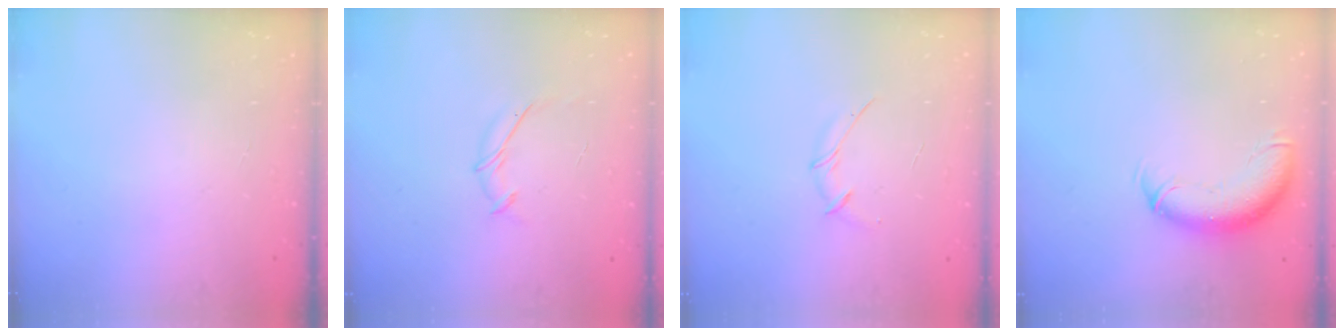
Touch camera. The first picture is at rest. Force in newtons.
{"total": 5.8, "press": 5.7, "slide": 1.1}
{"total": 3.8, "press": 3.7, "slide": 0.9}
{"total": 11.5, "press": 11.3, "slide": 2.3}